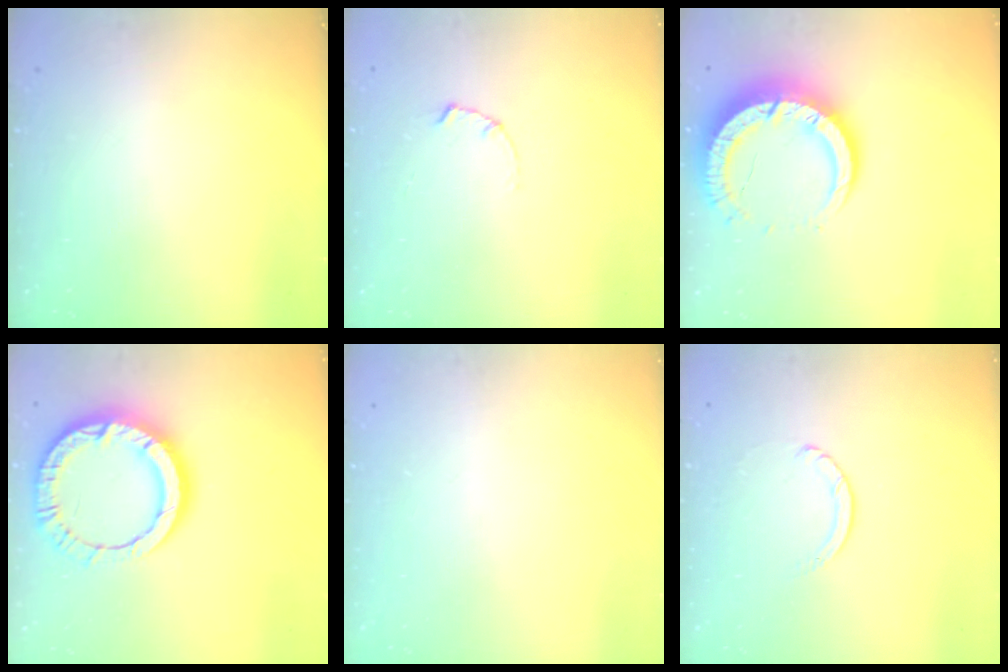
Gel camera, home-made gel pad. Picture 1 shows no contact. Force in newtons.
{"total": 1.7, "press": 1.6, "slide": 0.3}
{"total": 11.1, "press": 11.1, "slide": 1.0}
{"total": 14.0, "press": 14.0, "slide": 1.3}
{"total": 0.0}
{"total": 1.1, "press": 1.1, "slide": 0.1}